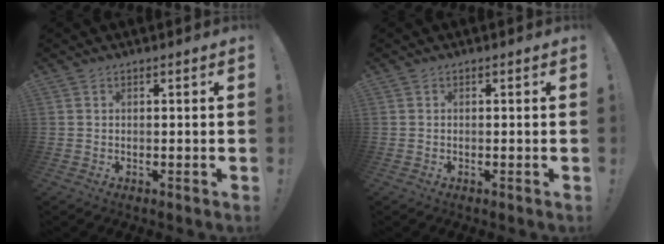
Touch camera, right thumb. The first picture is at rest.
{"total": 0.0}